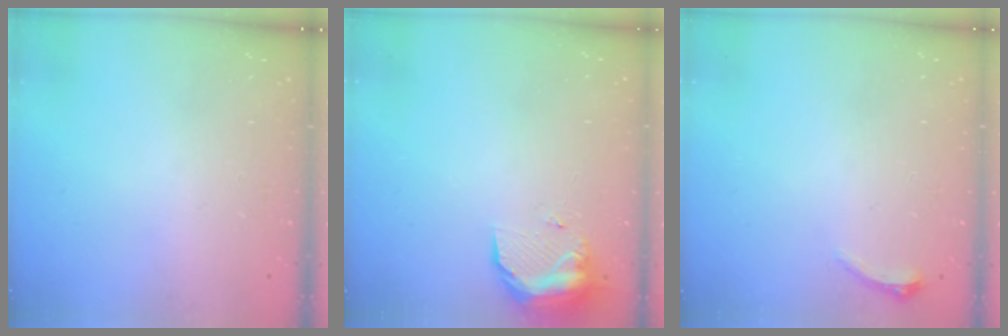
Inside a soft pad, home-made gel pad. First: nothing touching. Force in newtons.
{"total": 9.7, "press": 9.6, "slide": 0.9}
{"total": 4.2, "press": 3.9, "slide": 1.7}